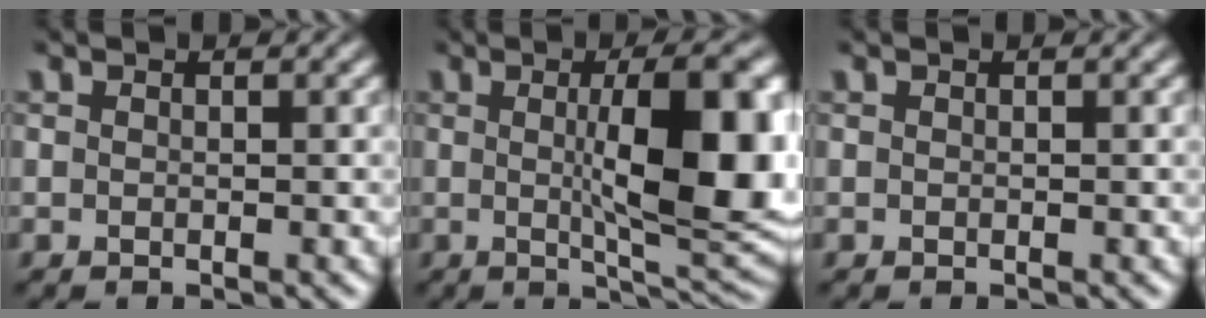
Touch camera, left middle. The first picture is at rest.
{"total": 10.7, "force": [0.7, 2.8, 10.3], "torque": [-0.134, -0.003, 0.014]}
{"total": 0.0}